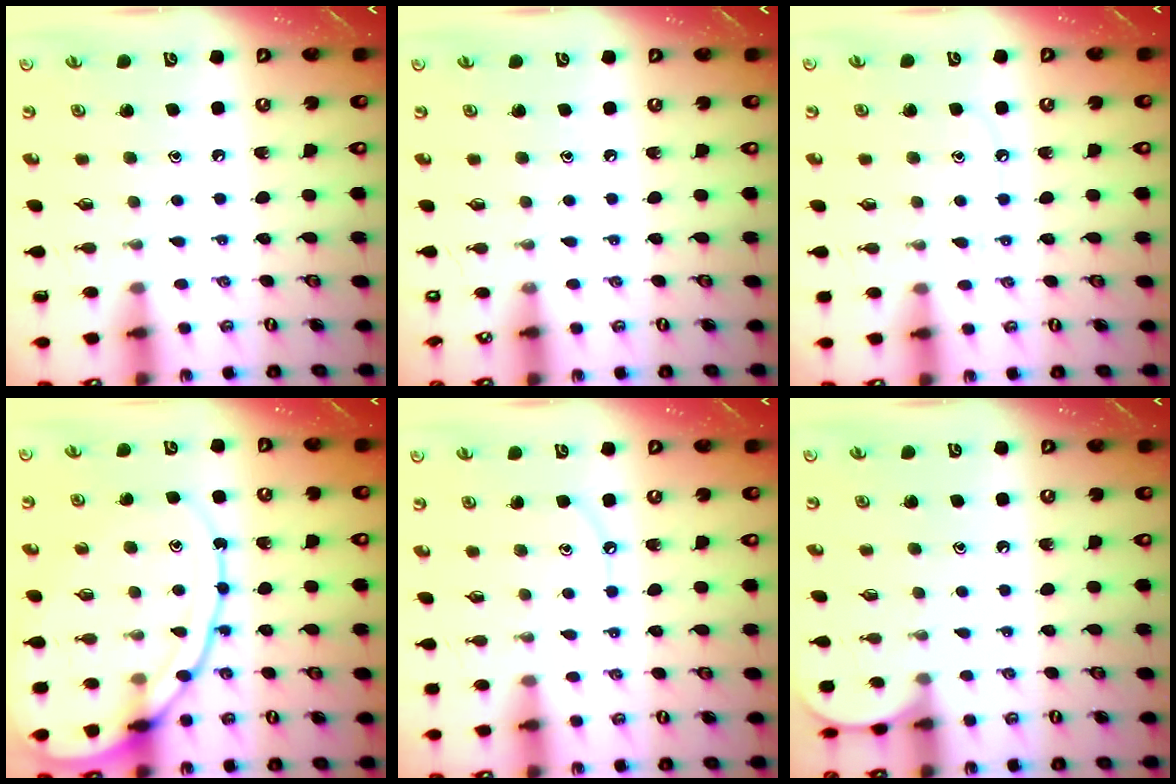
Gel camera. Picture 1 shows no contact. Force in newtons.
{"total": 0.0}
{"total": 6.3, "press": 6.2, "slide": 1.0}
{"total": 14.1, "press": 14.1, "slide": 1.1}
{"total": 4.5, "press": 4.5, "slide": 0.3}
{"total": 0.9, "press": 0.9, "slide": 0.2}